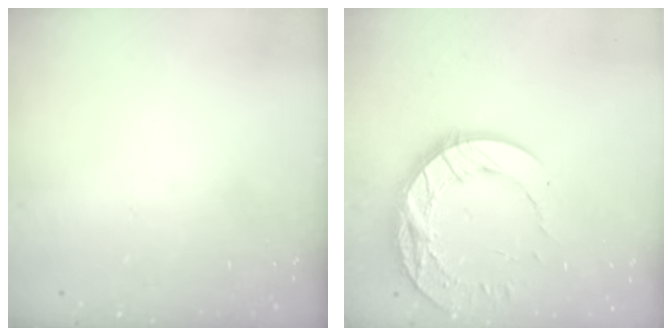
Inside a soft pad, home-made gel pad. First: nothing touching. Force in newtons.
{"total": 17.2, "press": 17.1, "slide": 1.5}